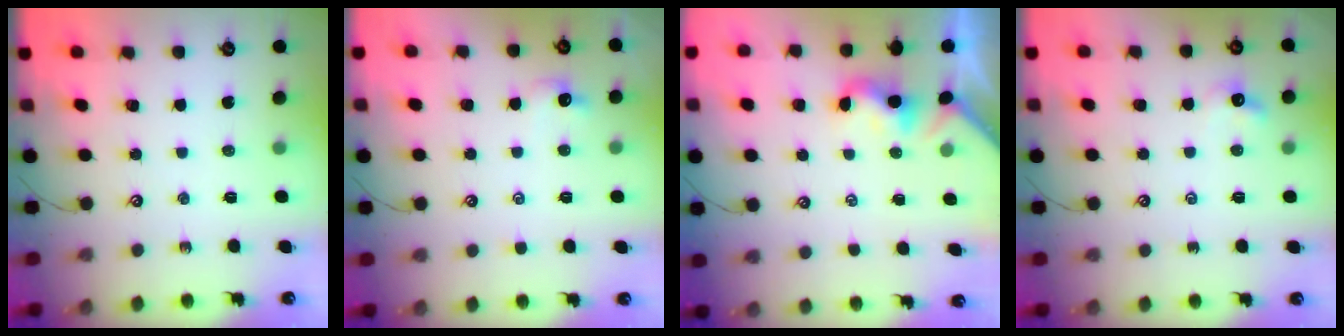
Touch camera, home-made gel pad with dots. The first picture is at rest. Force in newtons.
{"total": 1.0, "press": 0.8, "slide": 0.6}
{"total": 2.0, "press": 2.0, "slide": 0.5}
{"total": 3.2, "press": 3.2, "slide": 0.6}